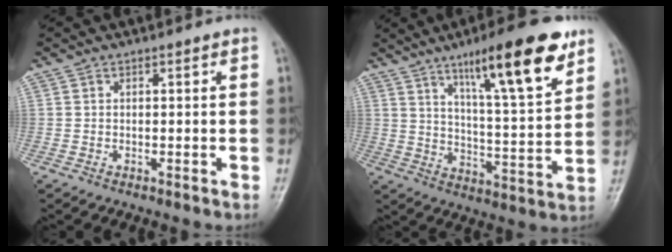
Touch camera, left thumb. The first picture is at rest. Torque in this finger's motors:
{"motor_torque": [1.59, 0.32, 1.53, -1.24, 0.11]}